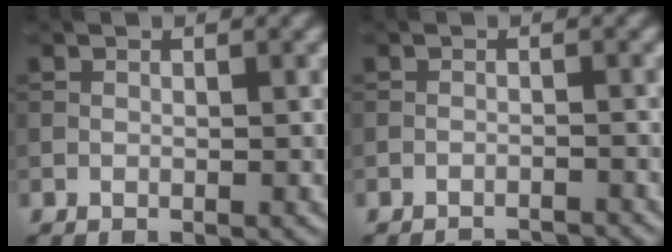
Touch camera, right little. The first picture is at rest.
{"total": 3.6, "force": [-3.5, 0.4, 0.7], "torque": [-0.006, 0.003, -0.049]}